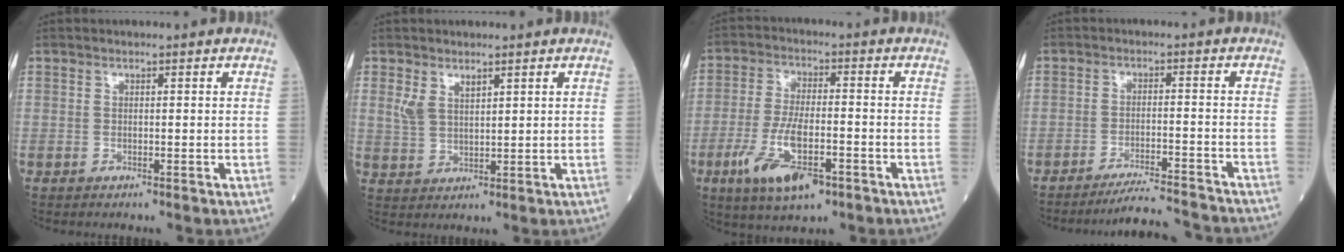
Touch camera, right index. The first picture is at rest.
{"total": 3.8, "force": [2.2, 1.8, 2.6], "torque": [-0.060, 0.004, 0.052]}
{"total": 10.9, "force": [-5.1, 3.3, 9.1], "torque": [-0.180, -0.014, -0.086]}
{"total": 10.1, "force": [-9.8, -0.5, 2.6], "torque": [-0.034, -0.008, -0.147]}